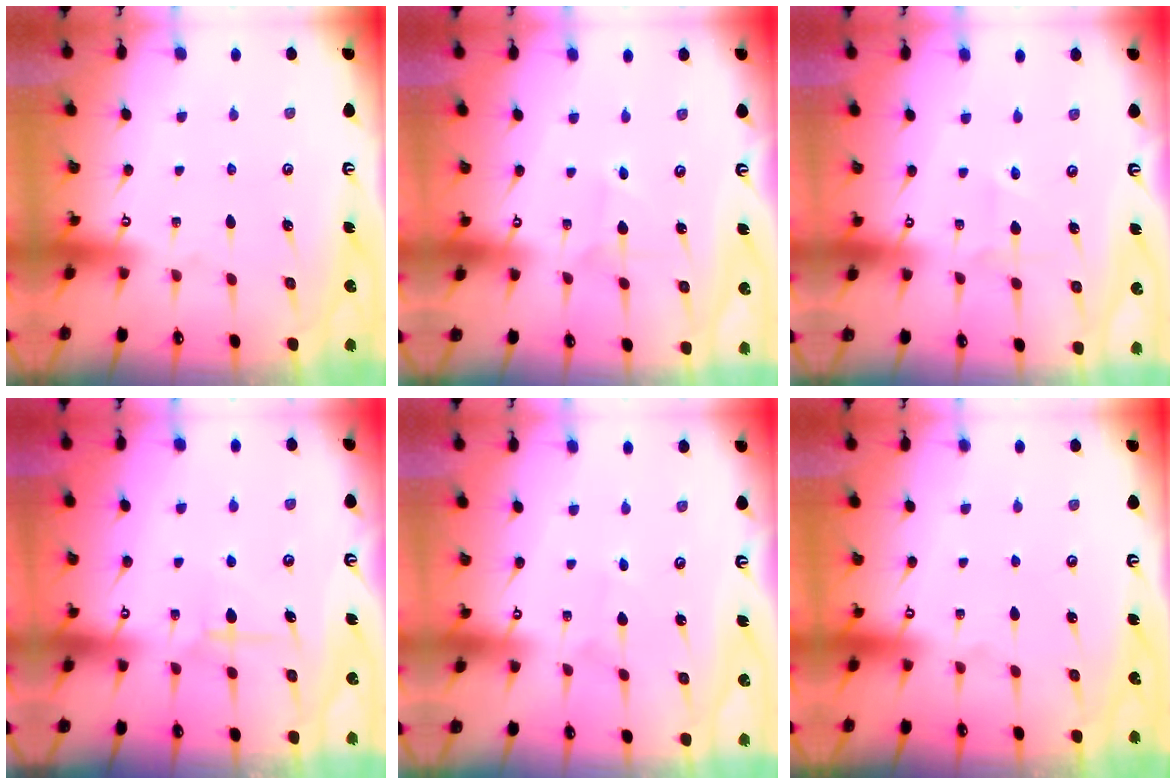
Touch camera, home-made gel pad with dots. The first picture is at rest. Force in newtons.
{"total": 2.4, "press": 2.3, "slide": 0.2}
{"total": 1.9, "press": 1.7, "slide": 1.0}
{"total": 6.7, "press": 6.7, "slide": 0.6}
{"total": 1.7, "press": 1.7, "slide": 0.1}
{"total": 0.0}